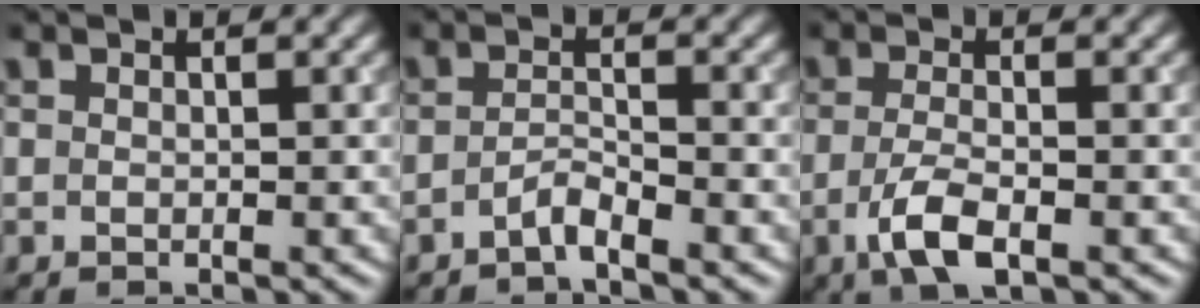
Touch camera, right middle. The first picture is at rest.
{"total": 1.6, "force": [-1.3, 0.2, 1.0], "torque": [-0.020, 0.004, -0.028]}
{"total": 3.5, "force": [-1.5, 1.1, 3.0], "torque": [-0.067, -0.004, -0.031]}